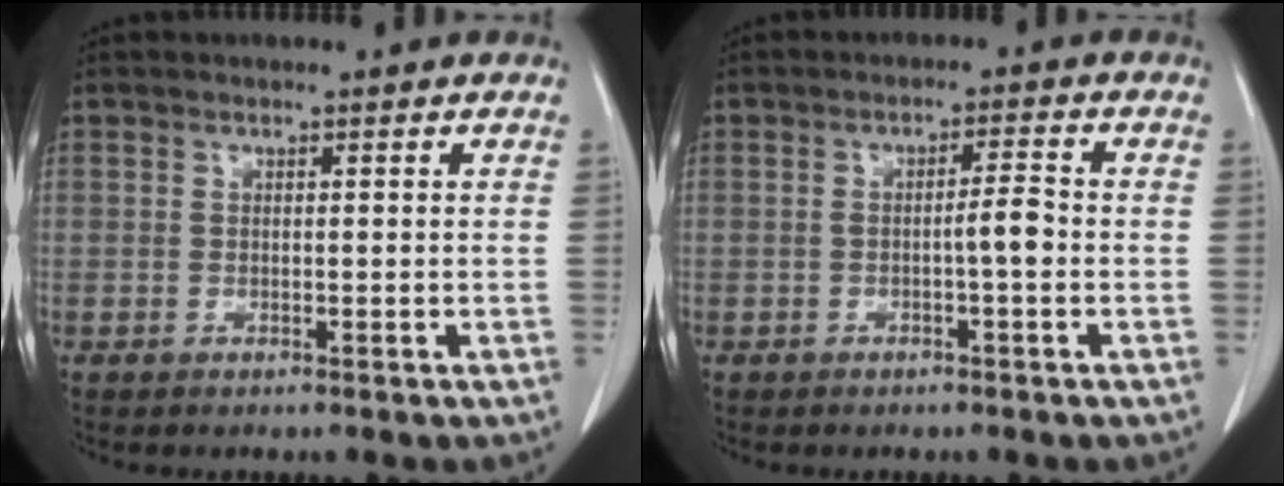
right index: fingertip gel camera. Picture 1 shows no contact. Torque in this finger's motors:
{"motor_torque": [0.13, -0.07, 0.05, 0.05]}